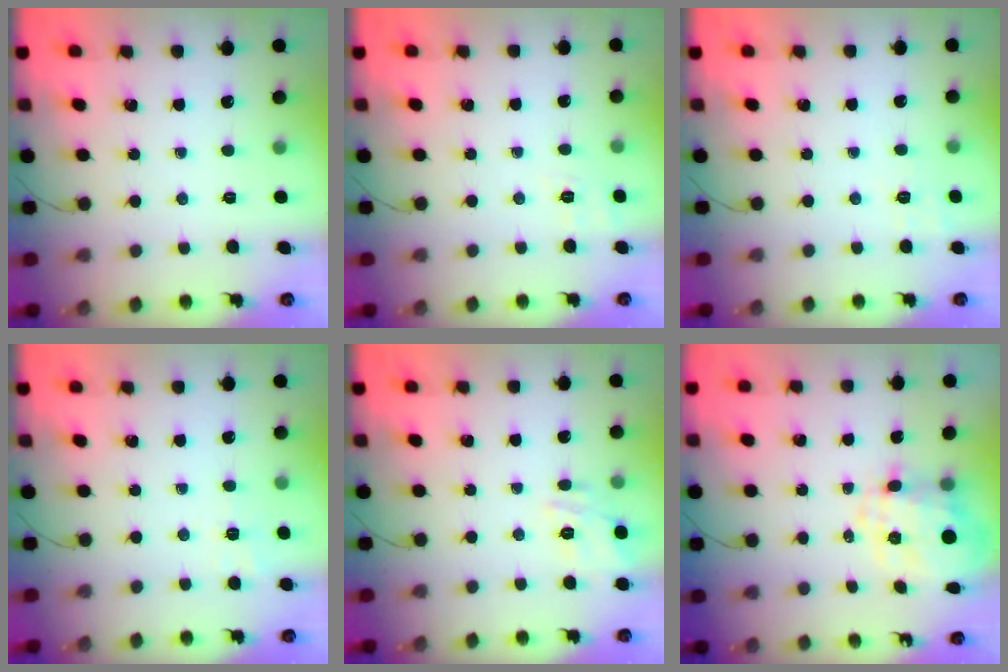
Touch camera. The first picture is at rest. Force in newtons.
{"total": 2.1, "press": 0.8, "slide": 2.0}
{"total": 2.3, "press": 1.5, "slide": 1.8}
{"total": 1.9, "press": 0.5, "slide": 1.9}
{"total": 13.1, "press": 13.1, "slide": 0.5}
{"total": 7.5, "press": 7.3, "slide": 1.9}